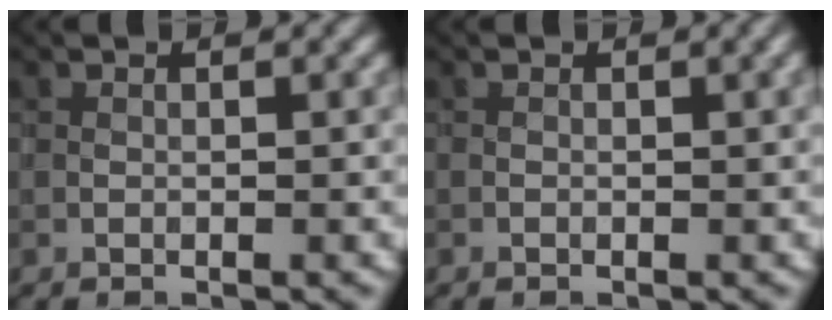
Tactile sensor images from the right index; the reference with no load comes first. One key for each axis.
{"total": 0.9, "fx": 0.1, "fy": 0.3, "fz": 0.9, "tx": -0.014, "ty": 0.001, "tz": 0.002}